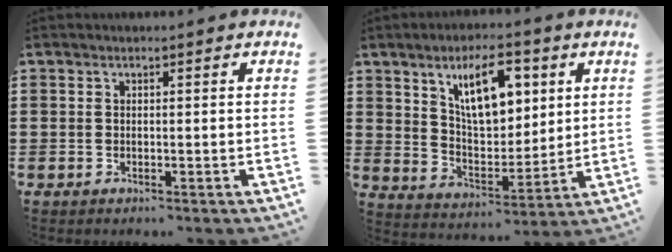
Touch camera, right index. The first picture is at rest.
{"total": 10.6, "force": [4.8, 5.2, 7.9], "torque": [-0.139, 0.001, 0.081]}